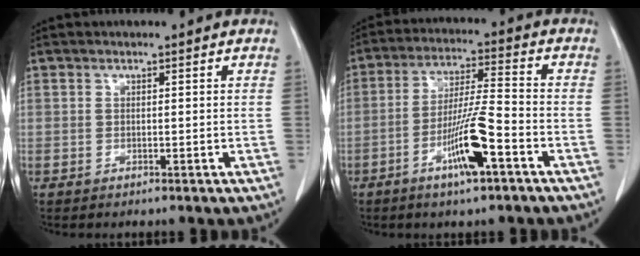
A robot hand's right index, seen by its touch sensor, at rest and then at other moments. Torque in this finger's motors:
{"motor_torque": [1.05, -0.75, 0.31, 0.08]}